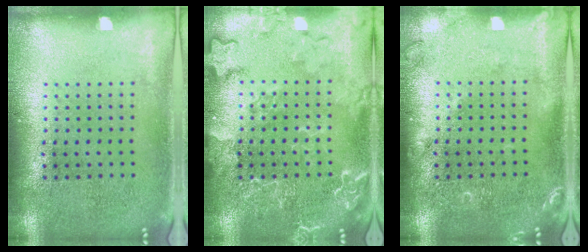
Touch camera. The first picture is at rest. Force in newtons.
{"total": 3.4, "press": 3.4, "slide": 0.5}
{"total": 1.5, "press": 1.5, "slide": 0.3}